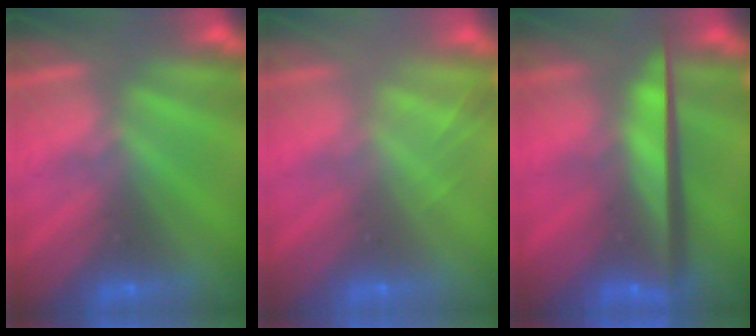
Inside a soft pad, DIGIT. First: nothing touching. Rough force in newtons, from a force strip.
{"total": 2.0}
{"total": 8.2}